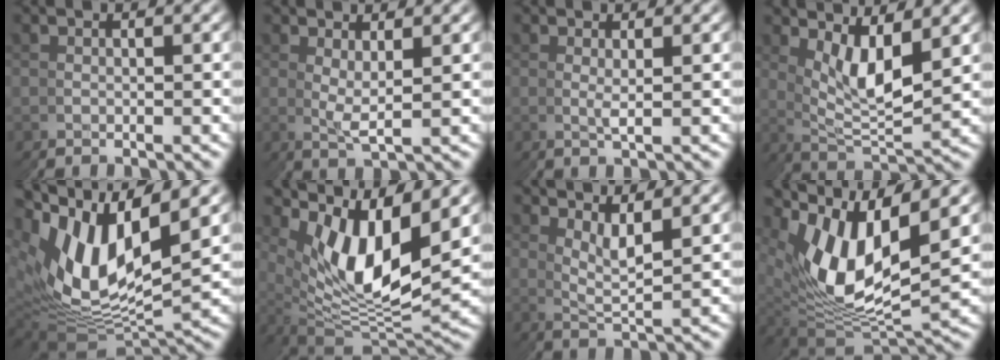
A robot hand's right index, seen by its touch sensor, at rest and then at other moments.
{"total": 1.9, "force": [1.2, 0.8, 1.2], "torque": [-0.028, -0.003, 0.019]}
{"total": 1.0, "force": [0.5, -0.9, -0.2], "torque": [-0.002, 0.001, 0.009]}
{"total": 4.9, "force": [2.4, 2.3, 3.6], "torque": [-0.071, -0.010, 0.043]}
{"total": 13.2, "force": [1.9, 9.2, 9.3], "torque": [-0.187, -0.015, 0.033]}
{"total": 10.9, "force": [0.3, 7.7, 7.7], "torque": [-0.149, -0.035, 0.020]}
{"total": 2.9, "force": [2.5, 0.9, 1.2], "torque": [-0.028, -0.006, 0.038]}
{"total": 11.4, "force": [0.4, 8.4, 7.7], "torque": [-0.162, -0.029, 0.020]}